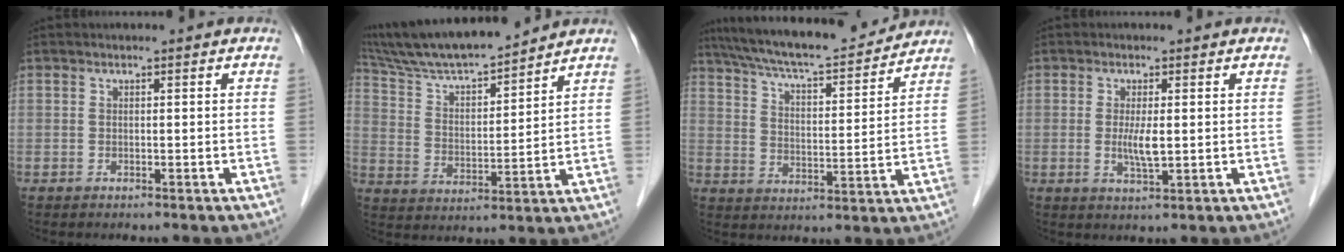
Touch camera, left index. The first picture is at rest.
{"total": 15.4, "force": [13.9, 1.3, 6.4], "torque": [-0.121, 0.014, 0.248]}
{"total": 18.0, "force": [16.3, 2.3, 7.3], "torque": [-0.127, 0.017, 0.248]}
{"total": 3.3, "force": [0.1, 0.5, 3.3], "torque": [-0.067, -0.007, 0.004]}